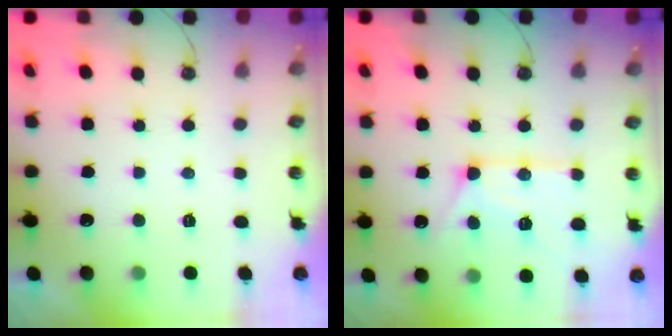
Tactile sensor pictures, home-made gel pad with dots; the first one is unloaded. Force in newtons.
{"total": 13.6, "press": 13.5, "slide": 1.4}